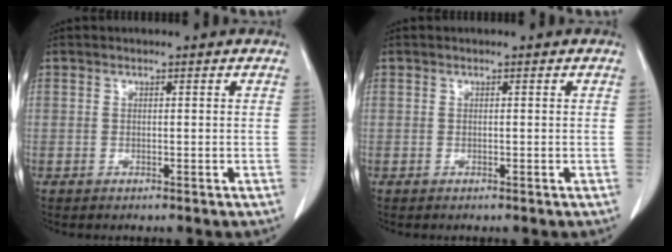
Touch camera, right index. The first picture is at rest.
{"total": 0.0}